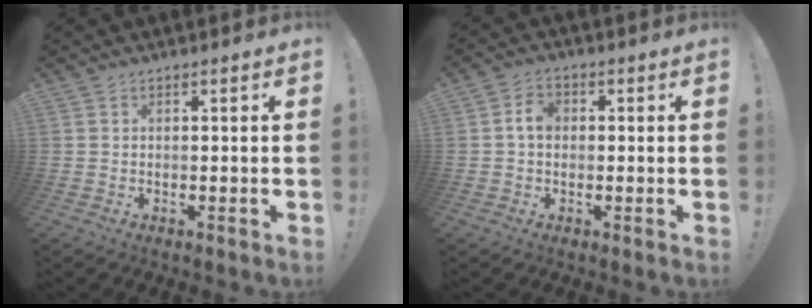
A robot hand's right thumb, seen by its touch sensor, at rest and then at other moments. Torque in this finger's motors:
{"motor_torque": [1.02, 0.51, 0.27, -0.30, 0.00]}